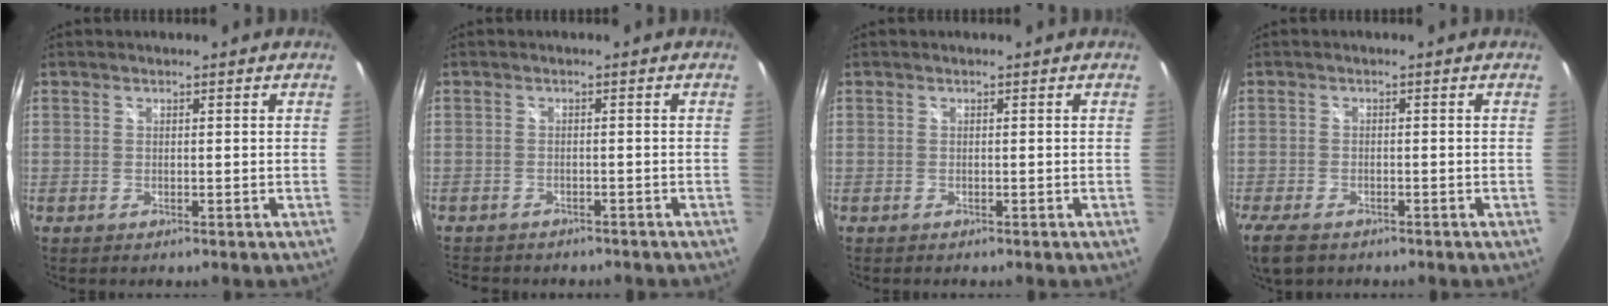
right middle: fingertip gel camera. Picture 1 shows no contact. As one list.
[{"total": 5.7, "force": [-4.9, 2.2, 1.7], "torque": [-0.043, -0.013, -0.071]}, {"total": 0.0}, {"total": 10.1, "force": [-7.9, 3.4, 5.2], "torque": [-0.144, -0.040, -0.149]}]